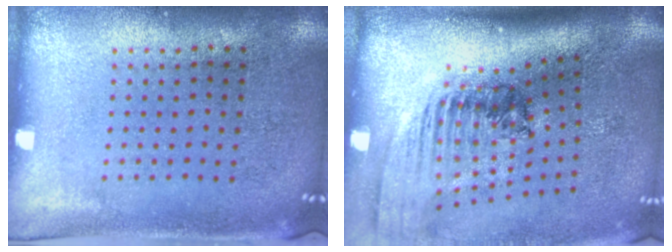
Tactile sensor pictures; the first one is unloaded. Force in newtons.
{"total": 2.0, "press": 1.4, "slide": 1.4}